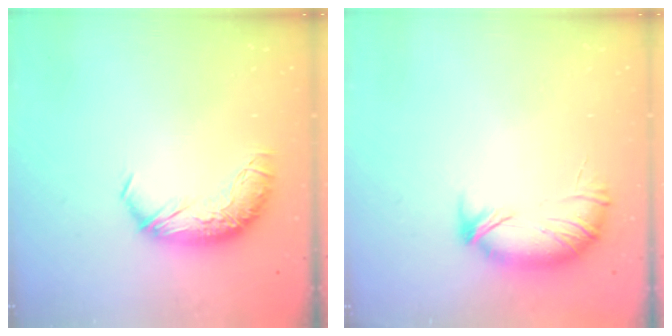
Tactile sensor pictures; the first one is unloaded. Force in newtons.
{"total": 4.9, "press": 4.8, "slide": 1.0}